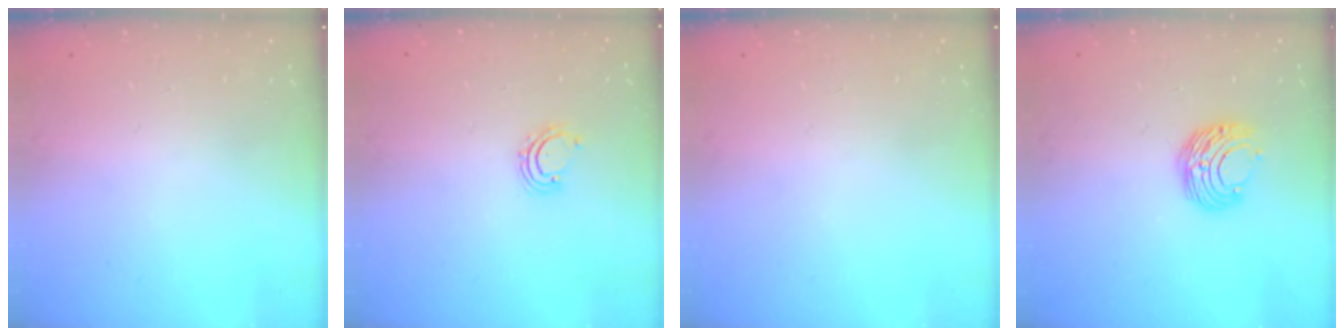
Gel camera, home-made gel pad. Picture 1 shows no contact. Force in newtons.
{"total": 2.9, "press": 2.9, "slide": 0.4}
{"total": 0.0}
{"total": 9.0, "press": 9.0, "slide": 0.4}